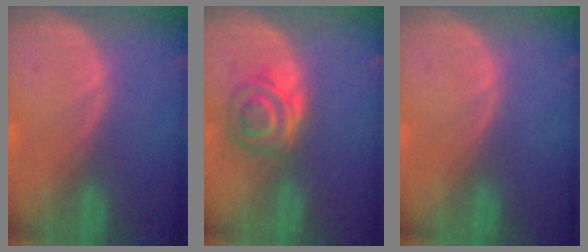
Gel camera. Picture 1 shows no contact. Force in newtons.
{"total": 5.3, "press": 5.0, "slide": 1.7}
{"total": 0.0}